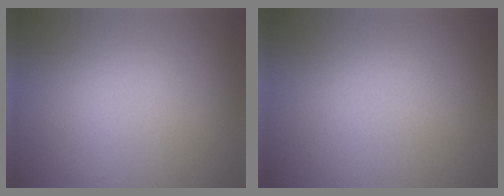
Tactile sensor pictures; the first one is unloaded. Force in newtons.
{"total": 0.0}